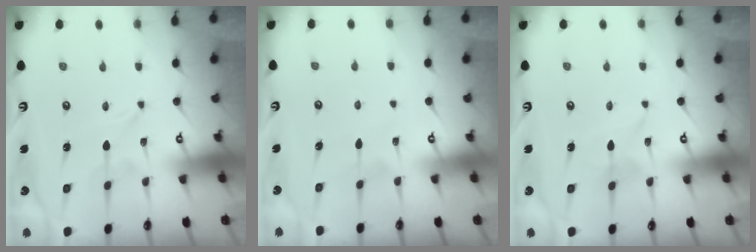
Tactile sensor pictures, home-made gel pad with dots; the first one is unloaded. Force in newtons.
{"total": 4.3, "press": 4.3, "slide": 0.5}
{"total": 2.6, "press": 2.6, "slide": 0.4}